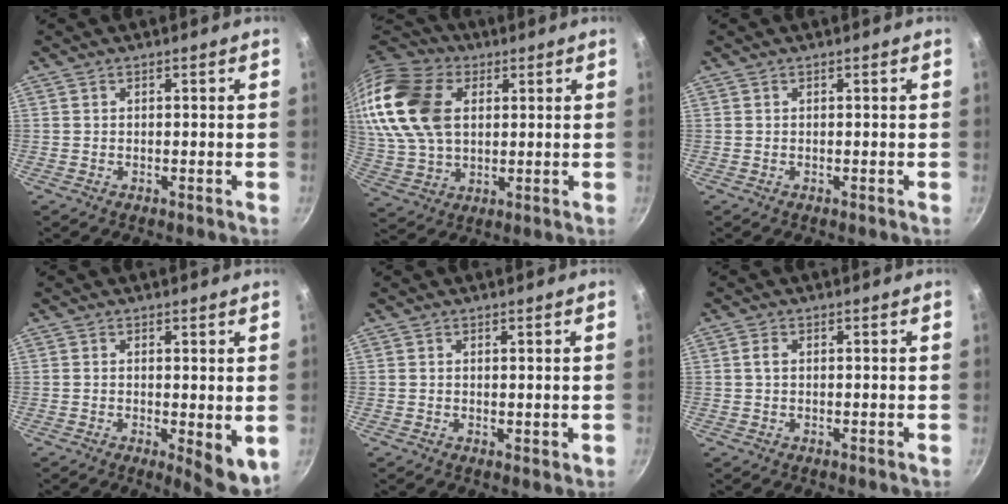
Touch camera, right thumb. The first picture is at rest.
{"total": 20.8, "force": [5.1, 14.1, 14.5], "torque": [-0.287, 0.005, 0.098]}
{"total": 0.0}
{"total": 6.4, "force": [-0.3, 2.3, 5.9], "torque": [-0.074, -0.011, 0.000]}
{"total": 0.8, "force": [0.4, 0.4, 0.6], "torque": [-0.006, -0.006, 0.005]}
{"total": 1.4, "force": [0.2, 0.9, 1.1], "torque": [-0.021, 0.004, 0.003]}